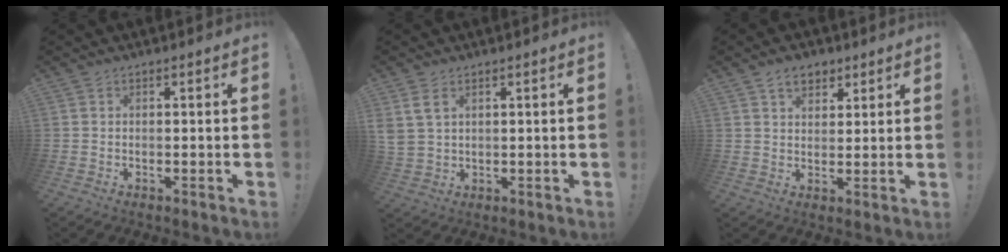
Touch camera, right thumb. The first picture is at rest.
{"total": 5.5, "force": [2.9, 3.3, 3.4], "torque": [-0.061, -0.010, 0.055]}
{"total": 6.2, "force": [3.7, 4.1, 2.8], "torque": [-0.032, -0.014, 0.065]}